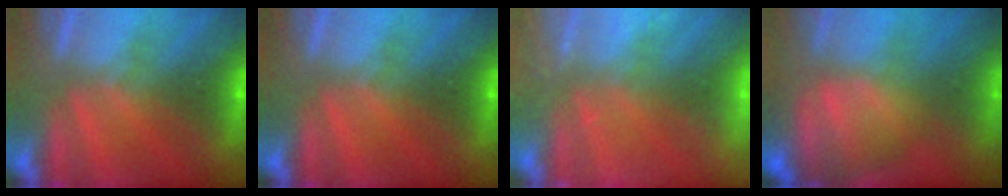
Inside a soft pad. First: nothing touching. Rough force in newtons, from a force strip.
{"total": 0.0}
{"total": 2.7}
{"total": 6.6}